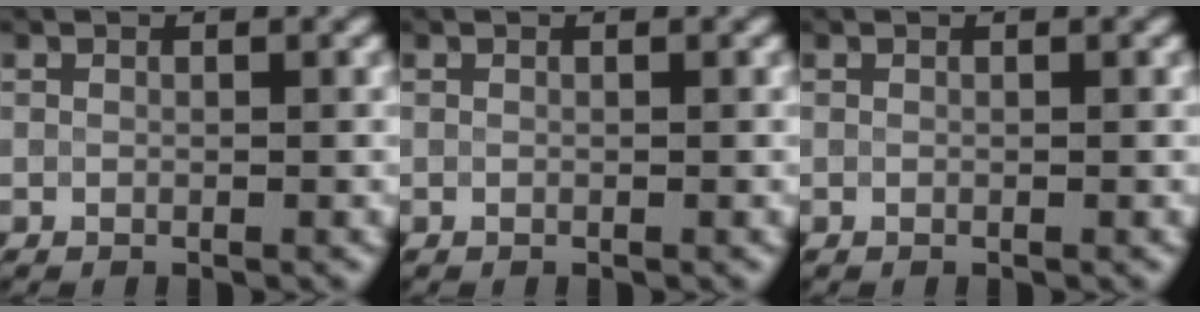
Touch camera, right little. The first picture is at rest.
{"total": 0.0}
{"total": 0.0}